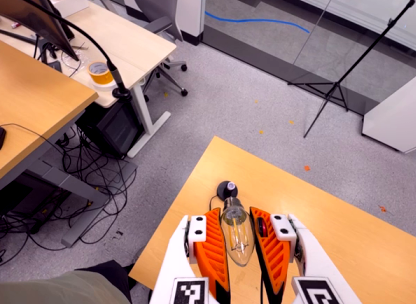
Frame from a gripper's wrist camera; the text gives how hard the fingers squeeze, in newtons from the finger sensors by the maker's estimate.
{"total": 19.5, "left": 21.0, "right": 18.1}